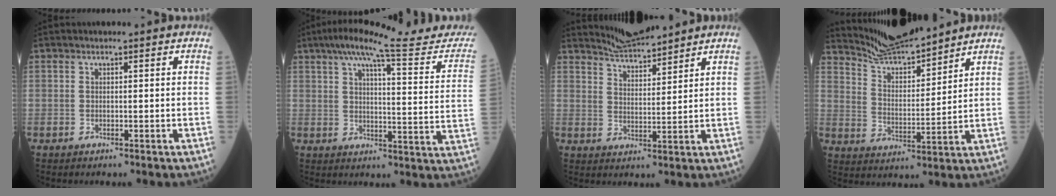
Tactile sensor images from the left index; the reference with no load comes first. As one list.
[{"total": 21.9, "force": [19.5, 1.5, 9.7], "torque": [-0.127, -0.026, 0.239]}, {"total": 5.9, "force": [5.8, 0.2, 0.9], "torque": [-0.026, 0.009, 0.112]}, {"total": 9.8, "force": [9.6, 0.5, 2.1], "torque": [-0.052, 0.004, 0.186]}]